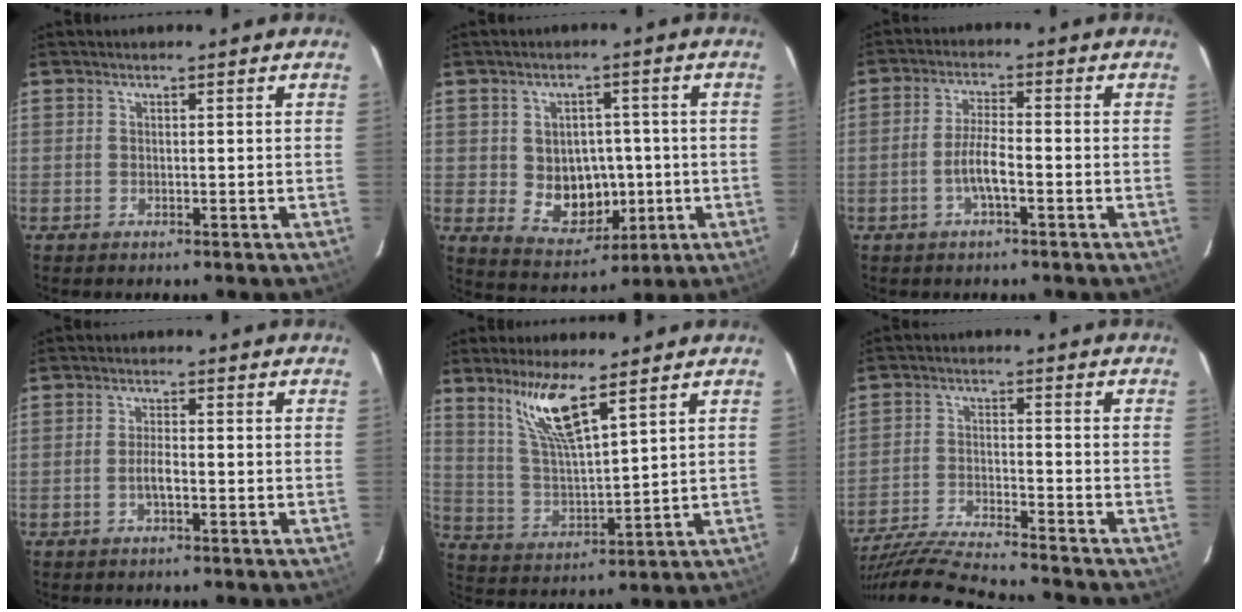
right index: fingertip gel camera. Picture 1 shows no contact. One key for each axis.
{"total": 9.1, "fx": -0.8, "fy": 7.6, "fz": 5.0, "tx": -0.099, "ty": 0.002, "tz": 0.011}
{"total": 4.9, "fx": -2.0, "fy": 0.8, "fz": 4.4, "tx": -0.091, "ty": 0.005, "tz": -0.039}
{"total": 2.6, "fx": -1.0, "fy": 0.6, "fz": 2.3, "tx": -0.047, "ty": 0.004, "tz": -0.020}
{"total": 10.7, "fx": 7.1, "fy": 1.4, "fz": 7.9, "tx": -0.148, "ty": 0.001, "tz": 0.151}
{"total": 17.6, "fx": -16.1, "fy": 0.2, "fz": 7.2, "tx": -0.155, "ty": -0.031, "tz": -0.275}